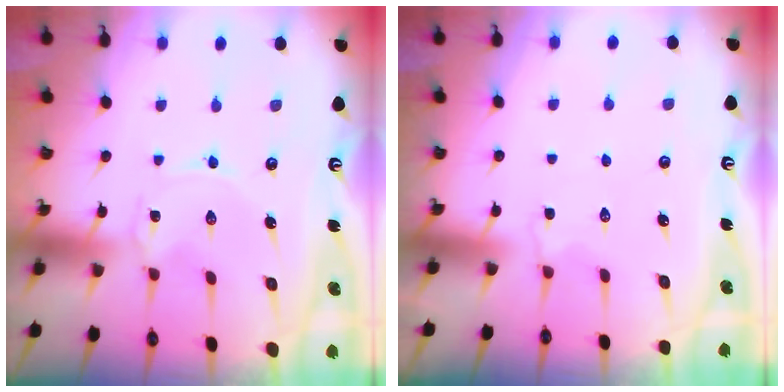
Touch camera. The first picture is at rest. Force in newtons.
{"total": 2.3, "press": 2.0, "slide": 1.2}